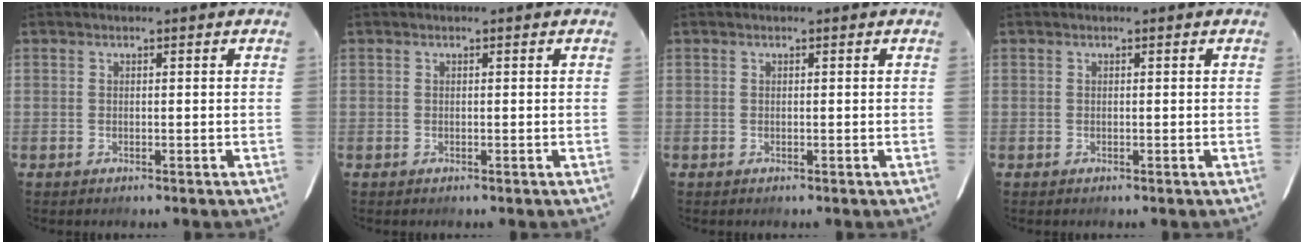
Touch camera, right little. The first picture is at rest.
{"total": 0.0}
{"total": 0.0}
{"total": 0.0}